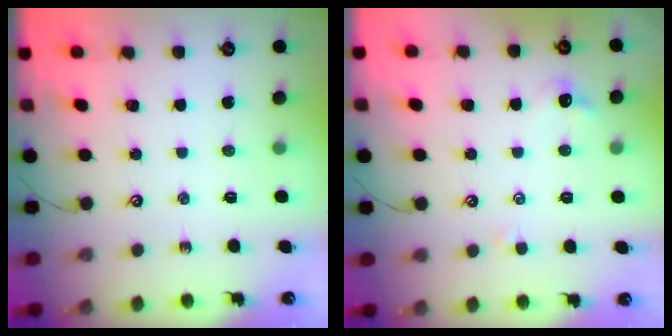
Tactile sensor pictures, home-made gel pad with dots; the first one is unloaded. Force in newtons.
{"total": 0.6, "press": 0.2, "slide": 0.6}